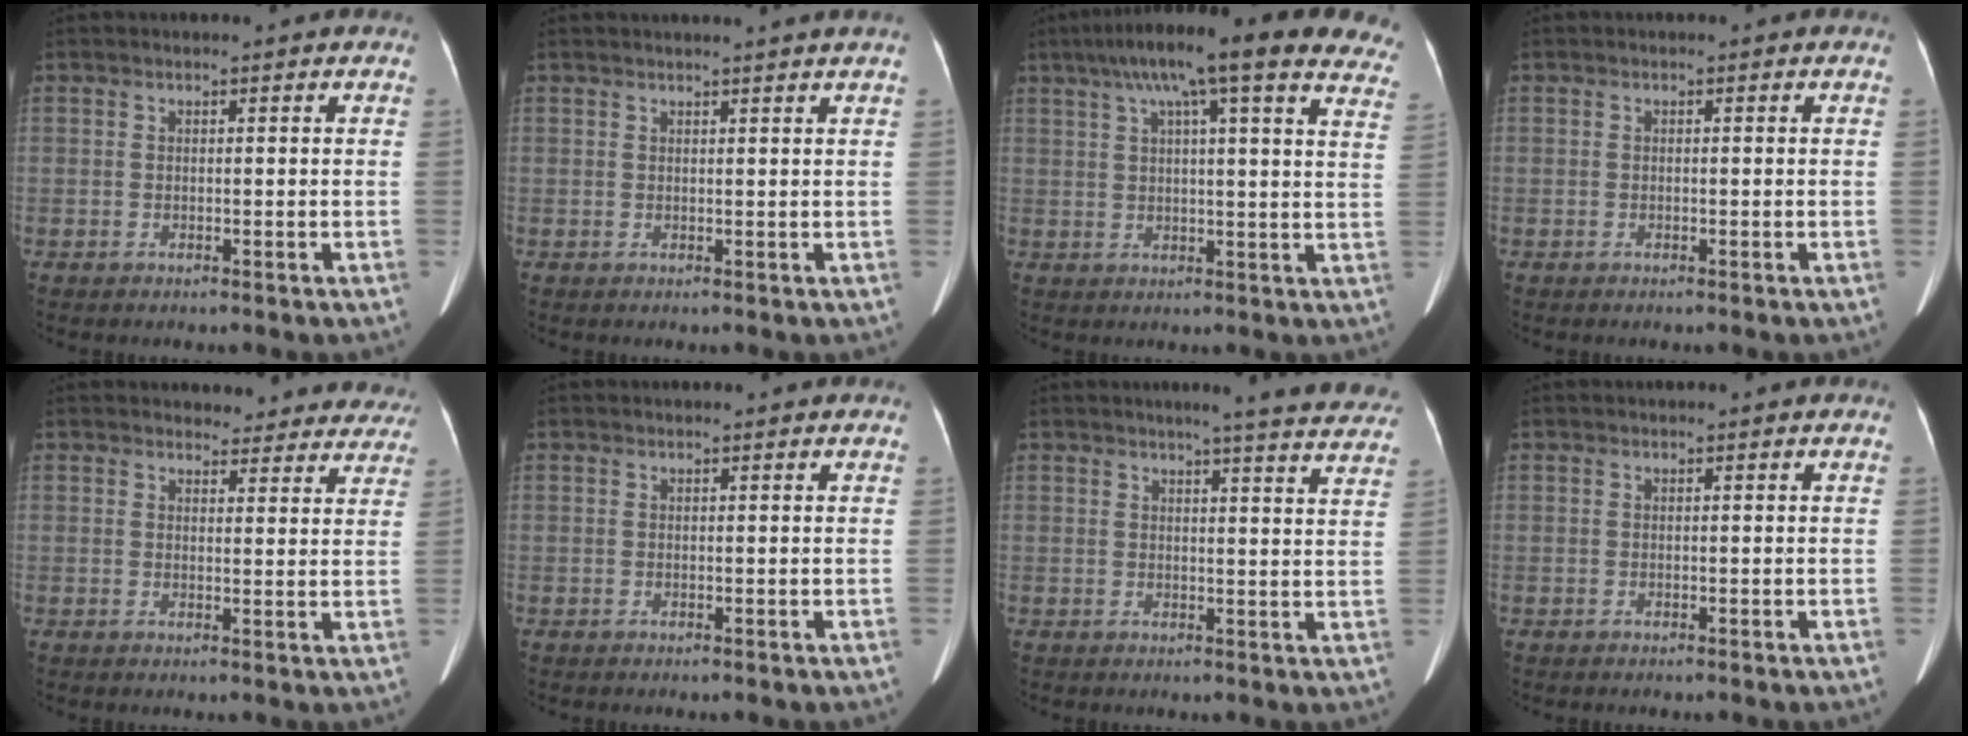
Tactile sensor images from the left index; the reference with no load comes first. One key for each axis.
{"total": 3.7, "fx": 3.3, "fy": -1.0, "fz": 1.4, "tx": -0.018, "ty": 0.008, "tz": 0.034}
{"total": 24.3, "fx": 18.2, "fy": 3.7, "fz": 15.7, "tx": -0.223, "ty": 0.039, "tz": 0.220}
{"total": 0.0}
{"total": 12.8, "fx": 12.0, "fy": 4.1, "fz": 1.2, "tx": 0.029, "ty": -0.017, "tz": 0.112}
{"total": 0.7, "fx": 0.6, "fy": 0.1, "fz": 0.2, "tx": -0.007, "ty": 0.011, "tz": 0.012}
{"total": 14.4, "fx": 13.1, "fy": 0.4, "fz": 6.0, "tx": -0.062, "ty": -0.037, "tz": 0.135}
{"total": 0.0}